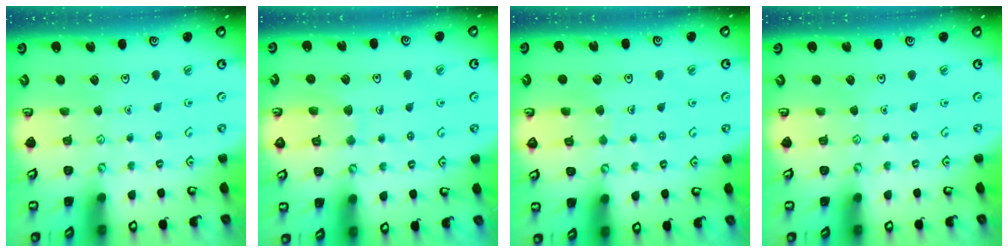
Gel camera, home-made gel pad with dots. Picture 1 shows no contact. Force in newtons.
{"total": 7.9, "press": 7.9, "slide": 0.4}
{"total": 4.0, "press": 3.9, "slide": 0.3}
{"total": 0.0}